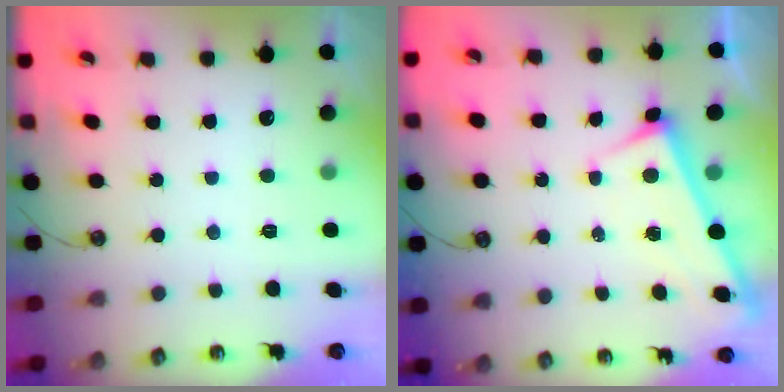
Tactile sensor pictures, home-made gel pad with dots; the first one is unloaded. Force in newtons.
{"total": 3.0, "press": 3.0, "slide": 0.2}